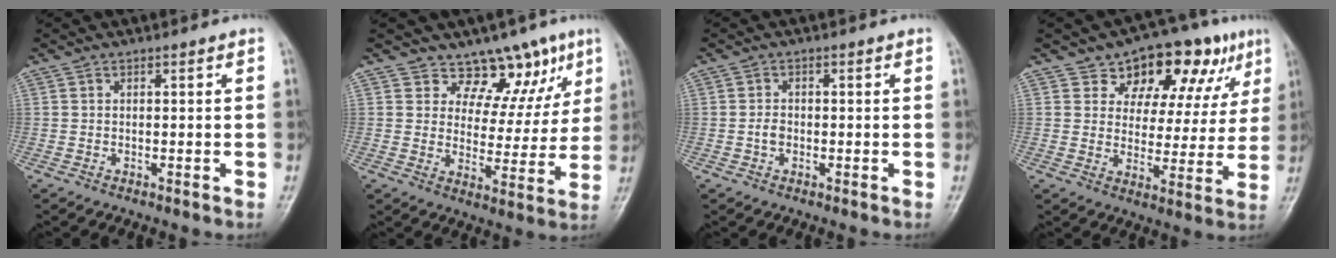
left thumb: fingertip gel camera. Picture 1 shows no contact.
{"total": 10.8, "force": [7.5, 6.8, 3.9], "torque": [-0.001, -0.040, 0.103]}
{"total": 1.9, "force": [-0.5, 1.4, 1.2], "torque": [-0.017, 0.006, -0.012]}
{"total": 15.3, "force": [8.5, 8.8, 9.2], "torque": [-0.063, -0.017, 0.123]}